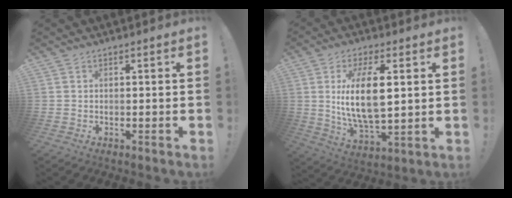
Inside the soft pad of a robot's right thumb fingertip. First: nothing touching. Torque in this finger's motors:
{"motor_torque": [0.38, 0.46, 1.58, 0.19, 0.48]}